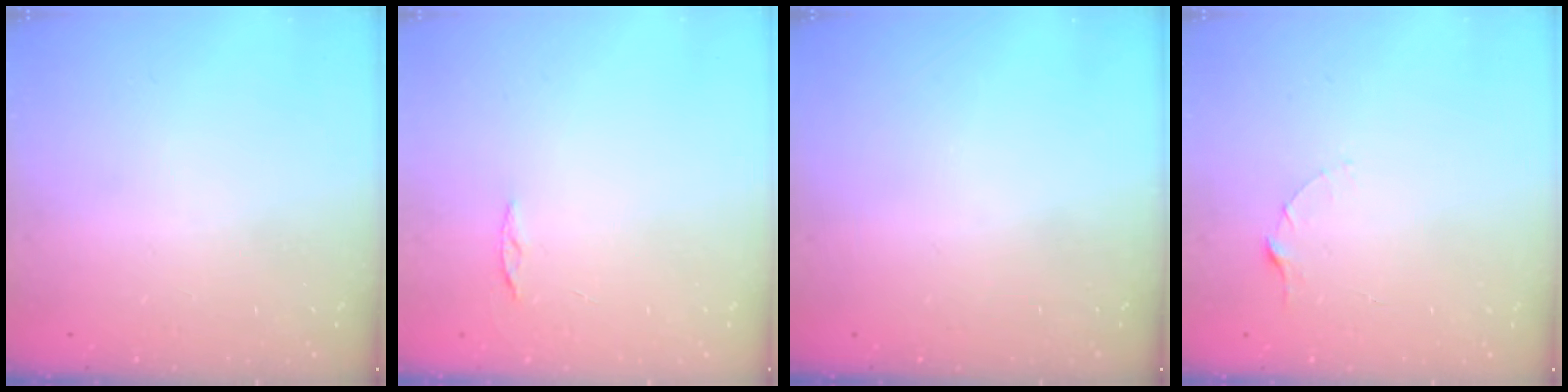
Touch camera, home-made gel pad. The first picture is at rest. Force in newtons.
{"total": 3.1, "press": 3.1, "slide": 0.3}
{"total": 0.0}
{"total": 2.5, "press": 2.5, "slide": 0.3}